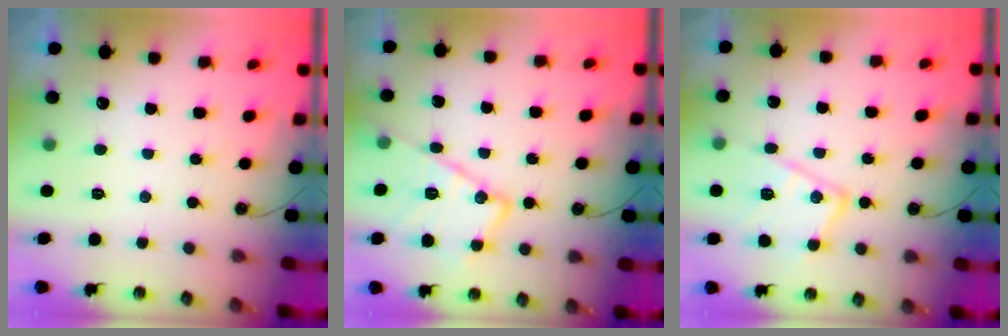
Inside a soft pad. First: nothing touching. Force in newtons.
{"total": 15.8, "press": 15.8, "slide": 0.6}
{"total": 15.4, "press": 15.3, "slide": 1.5}